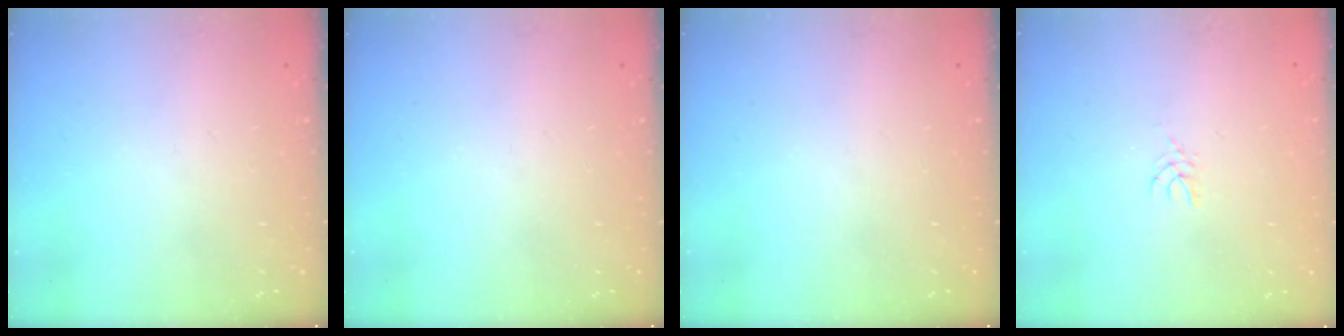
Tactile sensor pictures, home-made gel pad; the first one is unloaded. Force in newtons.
{"total": 0.0}
{"total": 0.0}
{"total": 2.5, "press": 2.4, "slide": 0.4}